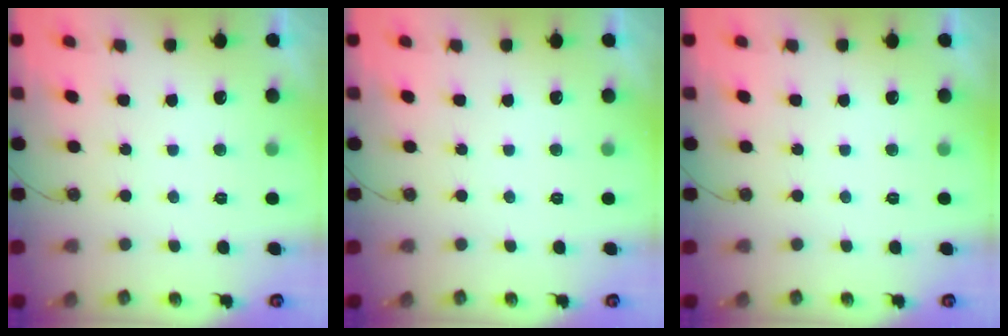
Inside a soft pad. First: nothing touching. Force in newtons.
{"total": 0.0}
{"total": 0.0}